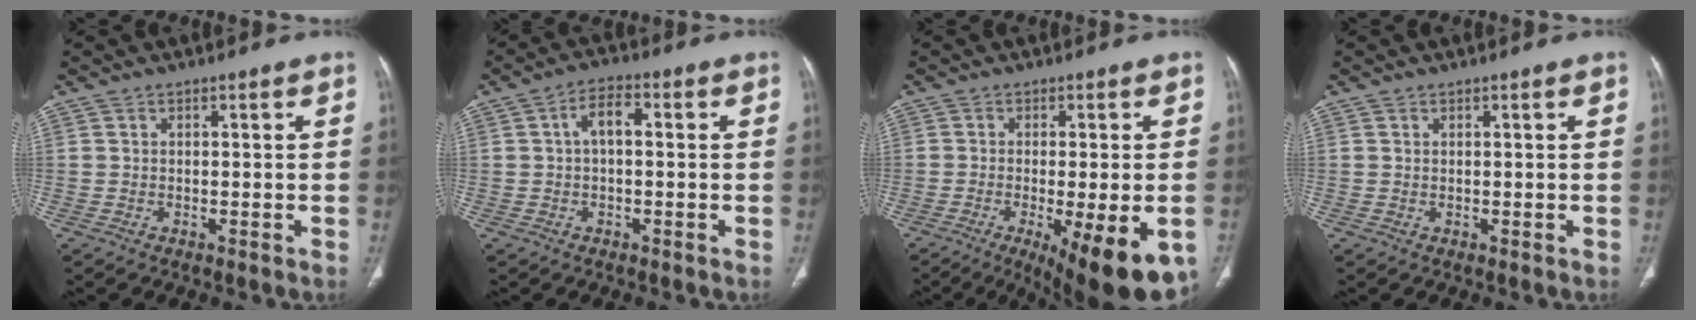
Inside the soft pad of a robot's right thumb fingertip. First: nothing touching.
{"total": 4.7, "force": [0.4, 2.4, 4.0], "torque": [-0.069, 0.017, 0.002]}
{"total": 16.4, "force": [-7.3, 4.6, 14.0], "torque": [-0.156, -0.017, -0.096]}
{"total": 0.0}